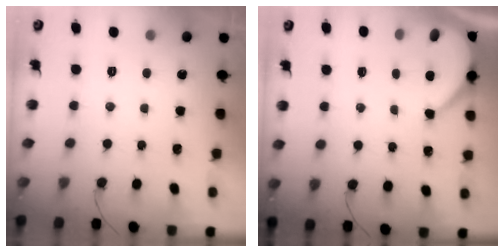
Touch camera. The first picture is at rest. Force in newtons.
{"total": 6.3, "press": 6.3, "slide": 0.2}